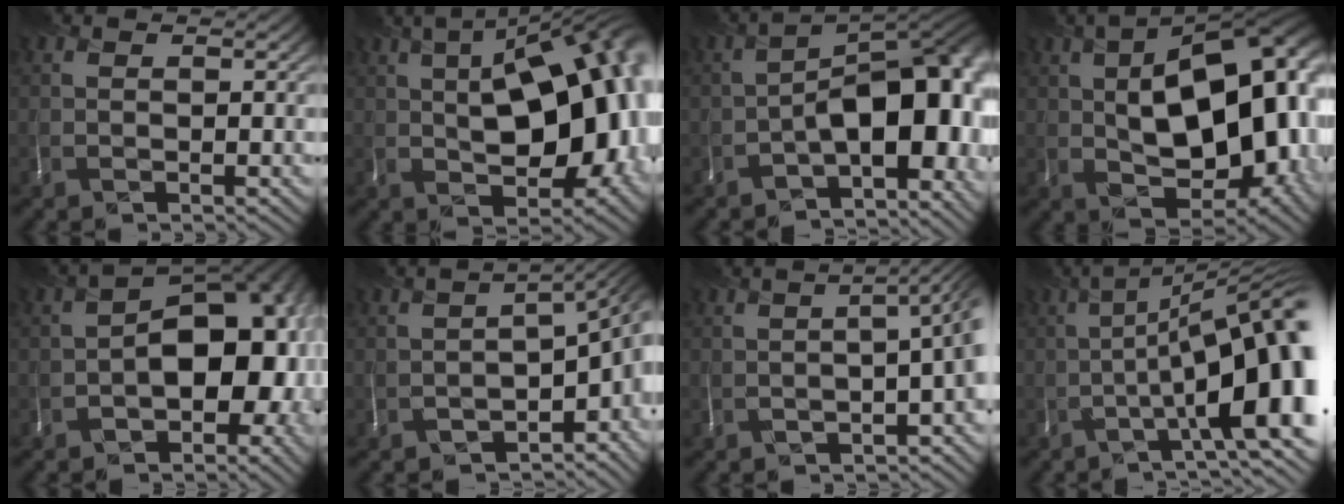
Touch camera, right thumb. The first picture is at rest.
{"total": 16.2, "force": [0.4, 8.4, 13.9], "torque": [-0.169, 0.012, 0.007]}
{"total": 13.0, "force": [-4.1, 6.4, 10.6], "torque": [-0.147, -0.012, -0.058]}
{"total": 16.0, "force": [0.4, 9.1, 13.1], "torque": [-0.173, -0.004, 0.007]}
{"total": 11.4, "force": [-2.0, 6.7, 9.0], "torque": [-0.119, -0.009, -0.026]}
{"total": 8.1, "force": [-3.3, 3.7, 6.4], "torque": [-0.090, -0.026, -0.031]}
{"total": 6.3, "force": [-1.4, 2.3, 5.7], "torque": [-0.048, -0.005, -0.017]}
{"total": 17.0, "force": [-2.5, 5.3, 16.0], "torque": [-0.221, -0.015, -0.026]}